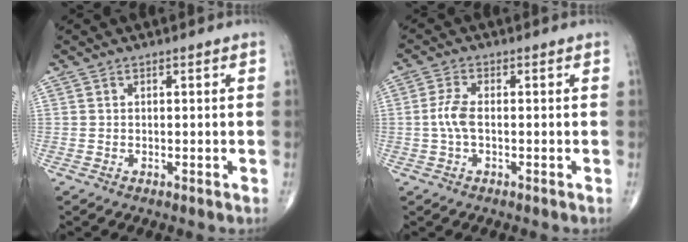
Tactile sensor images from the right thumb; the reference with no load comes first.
{"total": 3.9, "force": [-0.4, 1.6, 3.5], "torque": [-0.087, 0.005, -0.013]}